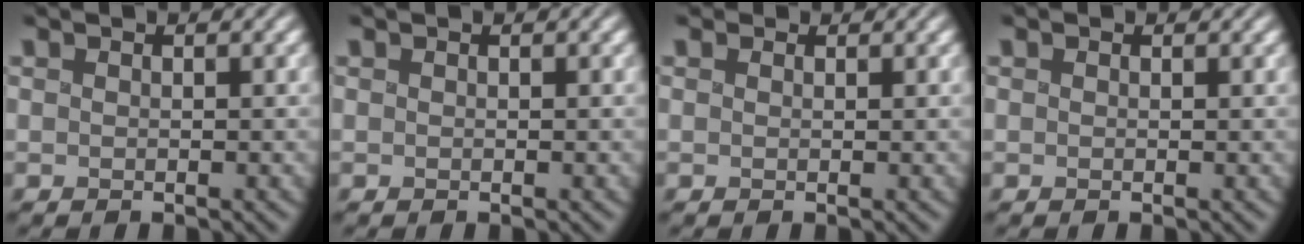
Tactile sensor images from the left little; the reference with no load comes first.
{"total": 0.0}
{"total": 1.1, "force": [0.8, 0.7, 0.3], "torque": [-0.007, -0.003, 0.017]}
{"total": 0.5, "force": [0.3, 0.4, 0.2], "torque": [-0.005, 0.000, 0.005]}